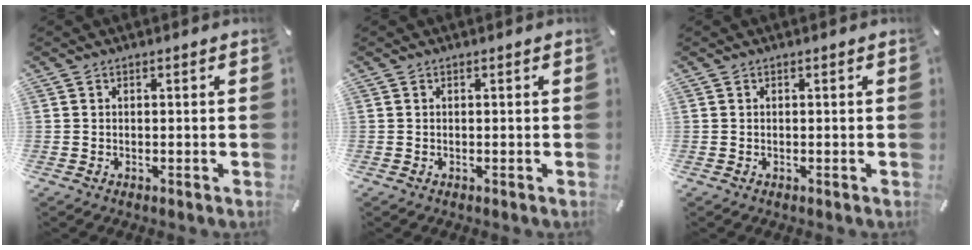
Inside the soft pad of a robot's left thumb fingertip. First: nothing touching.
{"total": 0.0}
{"total": 0.0}